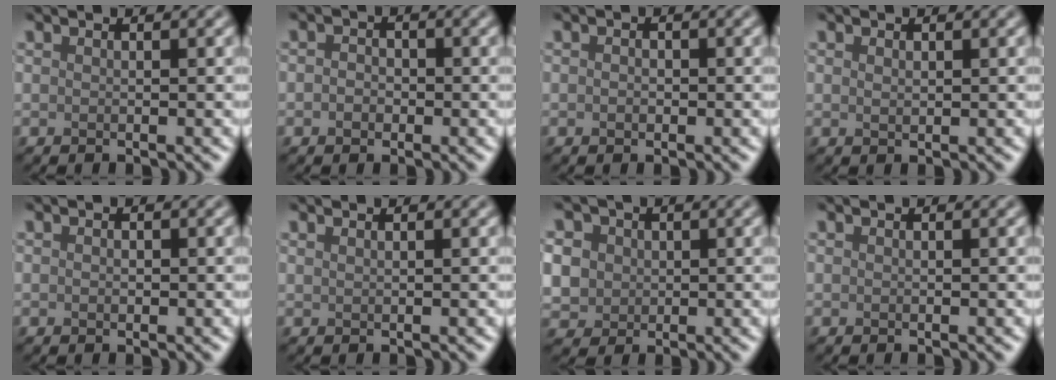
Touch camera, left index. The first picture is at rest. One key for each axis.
{"total": 1.3, "fx": -0.4, "fy": 1.1, "fz": 0.6, "tx": -0.010, "ty": -0.001, "tz": -0.012}
{"total": 0.8, "fx": 0.0, "fy": 0.6, "fz": 0.5, "tx": -0.009, "ty": -0.004, "tz": -0.003}
{"total": 0.6, "fx": 0.3, "fy": 0.4, "fz": 0.4, "tx": -0.010, "ty": 0.000, "tz": 0.006}
{"total": 0.5, "fx": 0.0, "fy": 0.4, "fz": 0.4, "tx": -0.006, "ty": -0.001, "tz": -0.001}
{"total": 0.6, "fx": 0.5, "fy": 0.2, "fz": 0.3, "tx": -0.004, "ty": -0.001, "tz": 0.004}
{"total": 6.5, "fx": 1.2, "fy": 5.7, "fz": 2.9, "tx": -0.065, "ty": 0.023, "tz": 0.006}
{"total": 0.0}